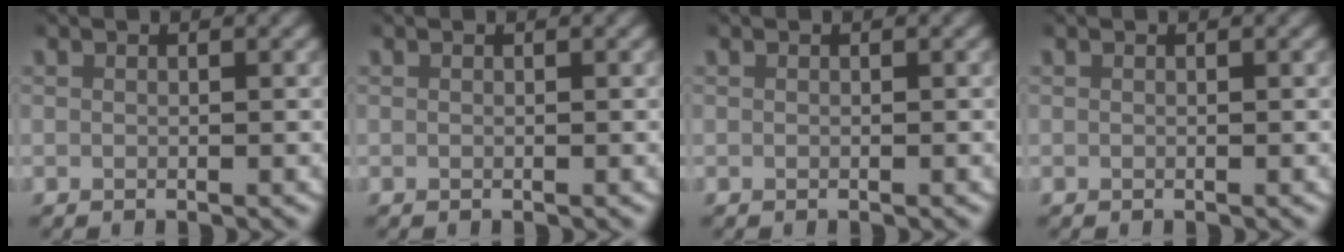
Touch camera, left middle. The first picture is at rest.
{"total": 0.0}
{"total": 0.0}
{"total": 0.0}